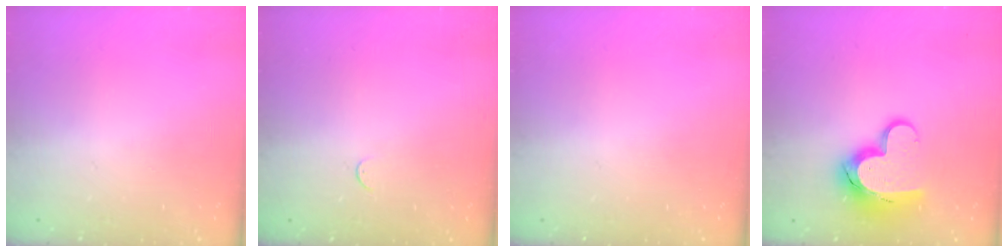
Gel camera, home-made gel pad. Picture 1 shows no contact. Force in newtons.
{"total": 2.7, "press": 2.7, "slide": 0.4}
{"total": 0.0}
{"total": 13.6, "press": 13.5, "slide": 1.3}